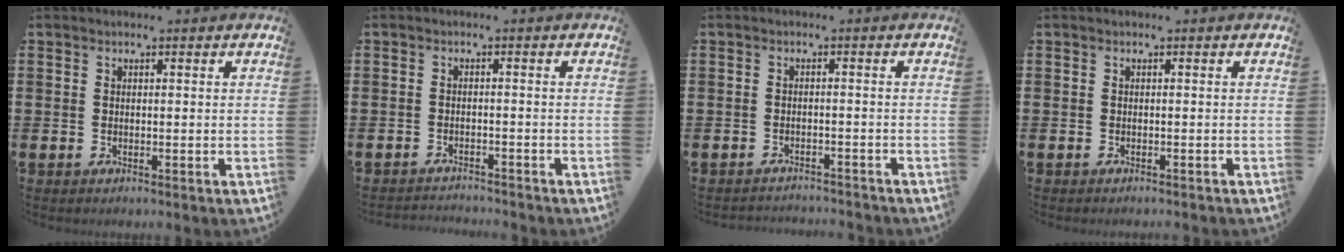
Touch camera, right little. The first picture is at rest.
{"total": 1.6, "force": [-1.6, -0.1, -0.2], "torque": [-0.001, 0.003, -0.034]}
{"total": 1.5, "force": [-1.5, 0.0, -0.1], "torque": [-0.003, 0.003, -0.033]}
{"total": 0.0}